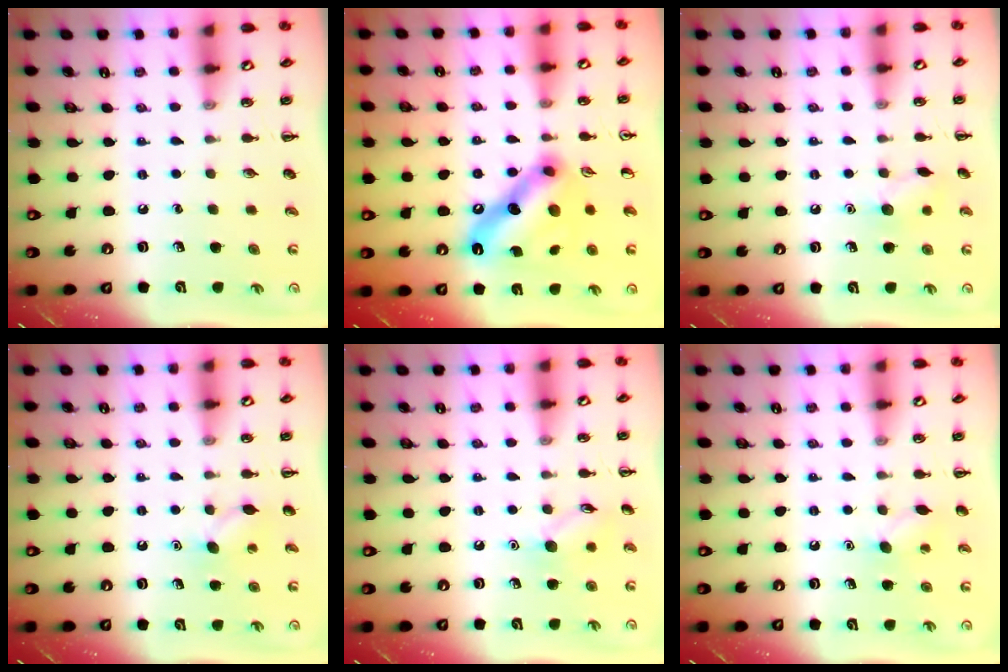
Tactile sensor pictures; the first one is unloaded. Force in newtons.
{"total": 17.0, "press": 17.0, "slide": 1.2}
{"total": 7.1, "press": 7.0, "slide": 1.2}
{"total": 7.0, "press": 6.8, "slide": 1.6}
{"total": 8.4, "press": 8.4, "slide": 0.8}
{"total": 7.2, "press": 7.0, "slide": 1.9}